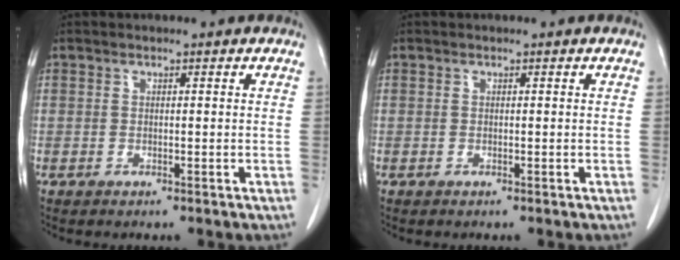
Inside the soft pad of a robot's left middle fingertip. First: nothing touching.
{"total": 0.0}